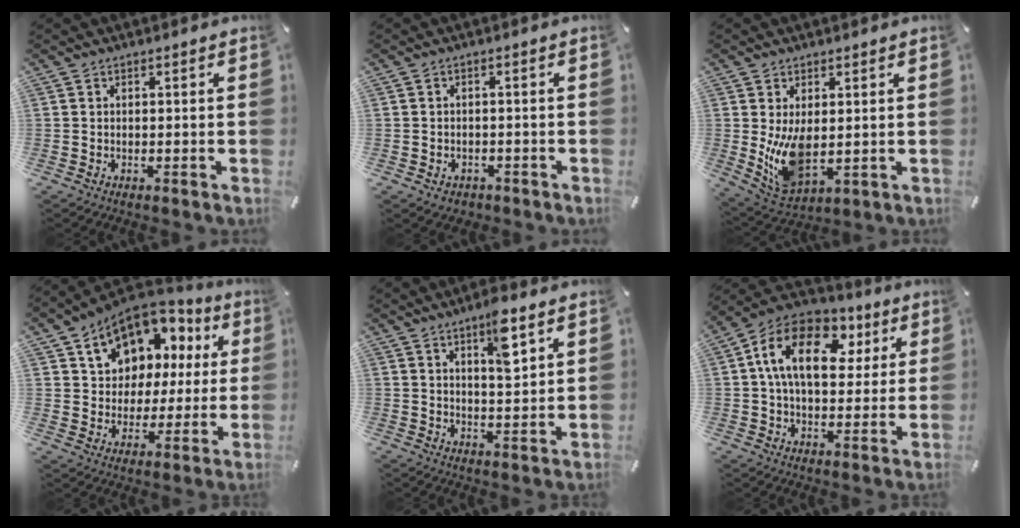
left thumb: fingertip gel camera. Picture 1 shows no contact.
{"total": 2.4, "force": [-1.3, 1.9, 0.7], "torque": [-0.010, 0.006, -0.026]}
{"total": 11.1, "force": [0.8, 6.7, 8.8], "torque": [-0.174, -0.018, 0.020]}
{"total": 11.9, "force": [6.6, 9.2, 3.6], "torque": [-0.074, -0.048, 0.122]}
{"total": 8.4, "force": [5.2, 2.2, 6.2], "torque": [-0.095, -0.025, 0.082]}
{"total": 17.1, "force": [5.0, 11.1, 12.0], "torque": [-0.214, -0.002, 0.087]}